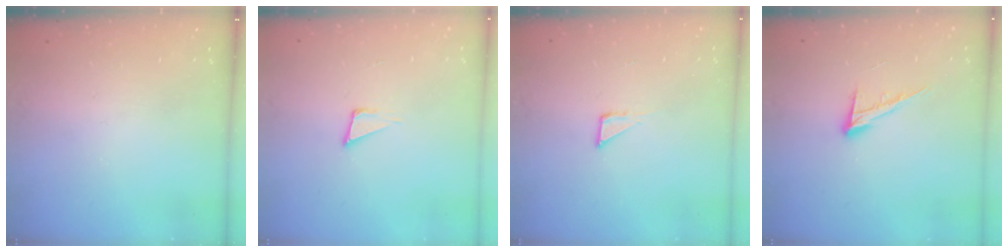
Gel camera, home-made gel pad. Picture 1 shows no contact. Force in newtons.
{"total": 3.9, "press": 2.6, "slide": 2.9}
{"total": 2.7, "press": 2.7, "slide": 0.2}
{"total": 10.6, "press": 10.5, "slide": 1.6}